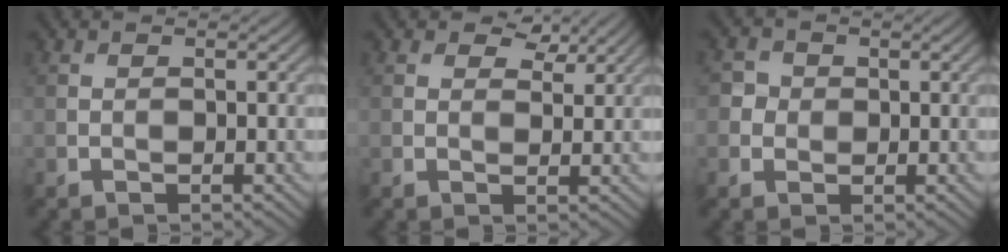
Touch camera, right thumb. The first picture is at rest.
{"total": 3.3, "force": [2.2, 1.7, 1.7], "torque": [-0.027, -0.003, 0.035]}
{"total": 2.2, "force": [0.1, 2.1, 0.5], "torque": [-0.012, 0.002, -0.002]}